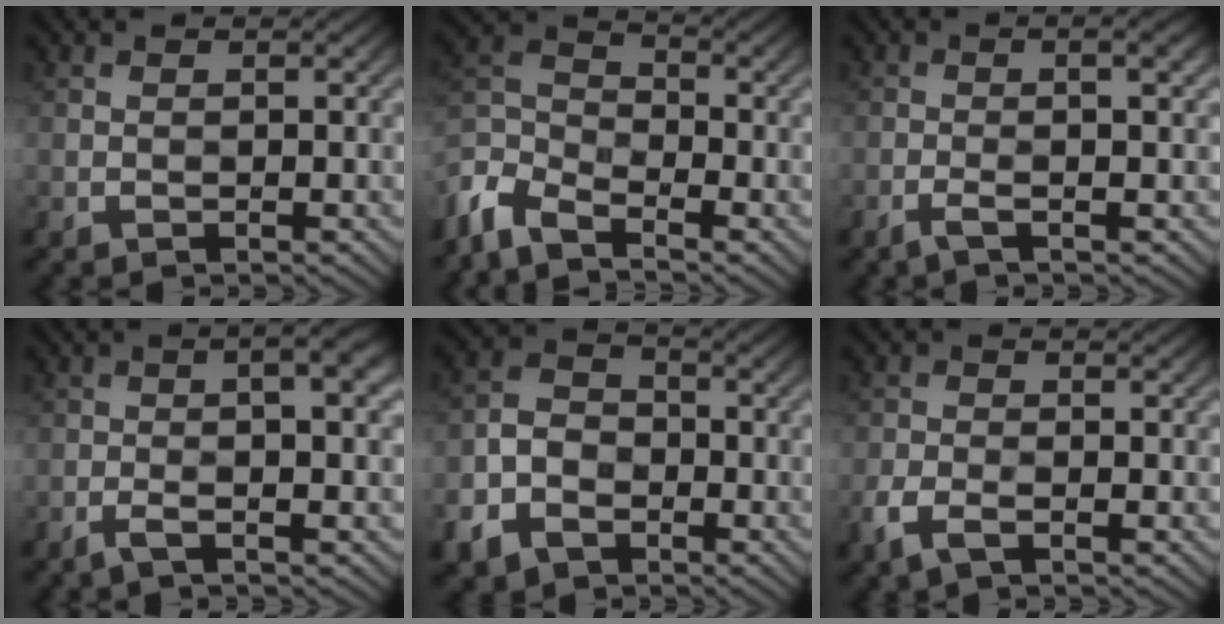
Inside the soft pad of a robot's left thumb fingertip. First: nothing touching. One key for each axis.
{"total": 7.2, "fx": -5.2, "fy": 3.0, "fz": 4.0, "tx": -0.096, "ty": -0.001, "tz": -0.125}
{"total": 3.5, "fx": 0.7, "fy": 0.6, "fz": 3.4, "tx": -0.043, "ty": 0.008, "tz": -0.003}
{"total": 4.2, "fx": 0.3, "fy": 0.6, "fz": 4.1, "tx": -0.058, "ty": 0.013, "tz": -0.007}
{"total": 7.3, "fx": -3.0, "fy": 5.5, "fz": 3.6, "tx": -0.088, "ty": -0.010, "tz": -0.076}
{"total": 3.1, "fx": -1.0, "fy": 1.7, "fz": 2.3, "tx": -0.053, "ty": -0.005, "tz": -0.030}